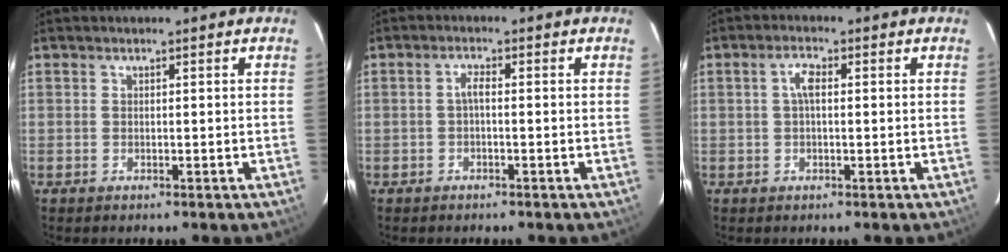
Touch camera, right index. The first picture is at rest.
{"total": 1.6, "force": [-0.3, 0.4, 1.6], "torque": [-0.032, 0.008, -0.008]}
{"total": 2.7, "force": [0.3, 1.1, 2.4], "torque": [-0.050, 0.009, 0.006]}